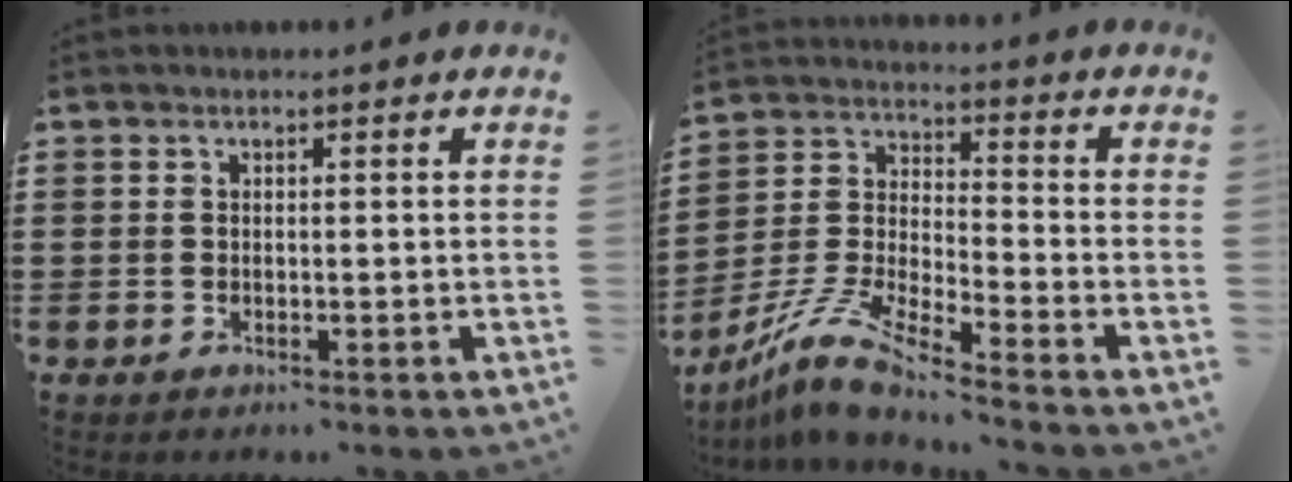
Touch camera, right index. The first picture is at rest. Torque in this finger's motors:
{"motor_torque": [0.76, 0.76, 0.35, 0.07]}